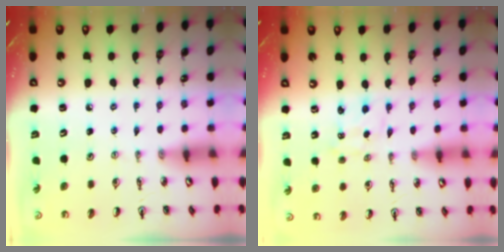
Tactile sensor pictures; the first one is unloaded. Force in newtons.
{"total": 1.1, "press": 0.9, "slide": 0.6}